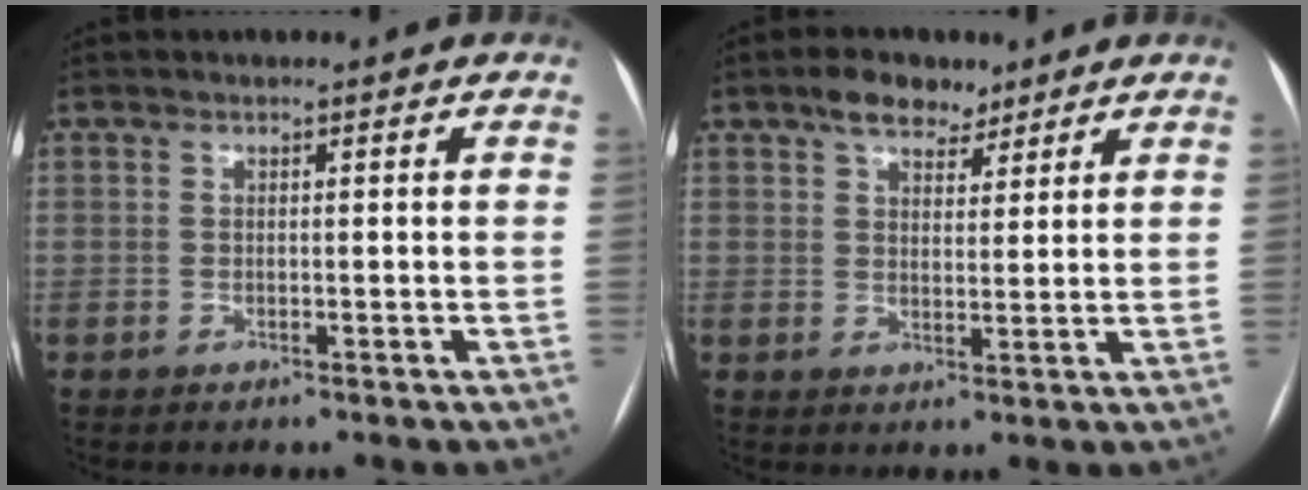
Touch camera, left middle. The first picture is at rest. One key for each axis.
{"total": 5.8, "fx": 4.2, "fy": 3.0, "fz": 2.7, "tx": -0.041, "ty": 0.014, "tz": 0.070}